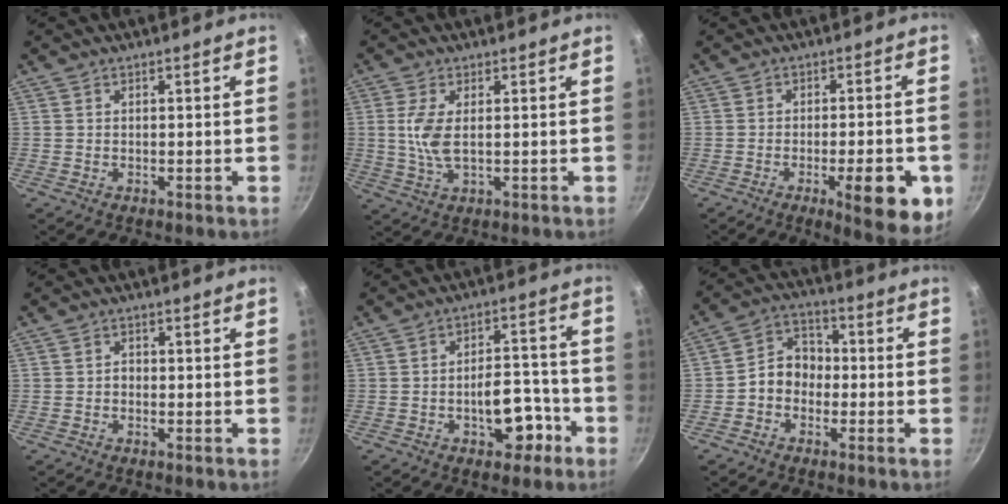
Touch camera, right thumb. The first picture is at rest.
{"total": 5.8, "force": [0.6, 2.4, 5.3], "torque": [-0.118, -0.002, 0.013]}
{"total": 12.6, "force": [-4.3, 3.8, 11.2], "torque": [-0.126, 0.009, -0.054]}
{"total": 1.2, "force": [-0.4, 0.9, 0.6], "torque": [-0.007, 0.008, -0.008]}
{"total": 9.8, "force": [-4.2, 5.6, 6.9], "torque": [-0.056, 0.046, -0.052]}
{"total": 7.2, "force": [-1.7, 5.9, 3.9], "torque": [-0.031, 0.032, -0.045]}